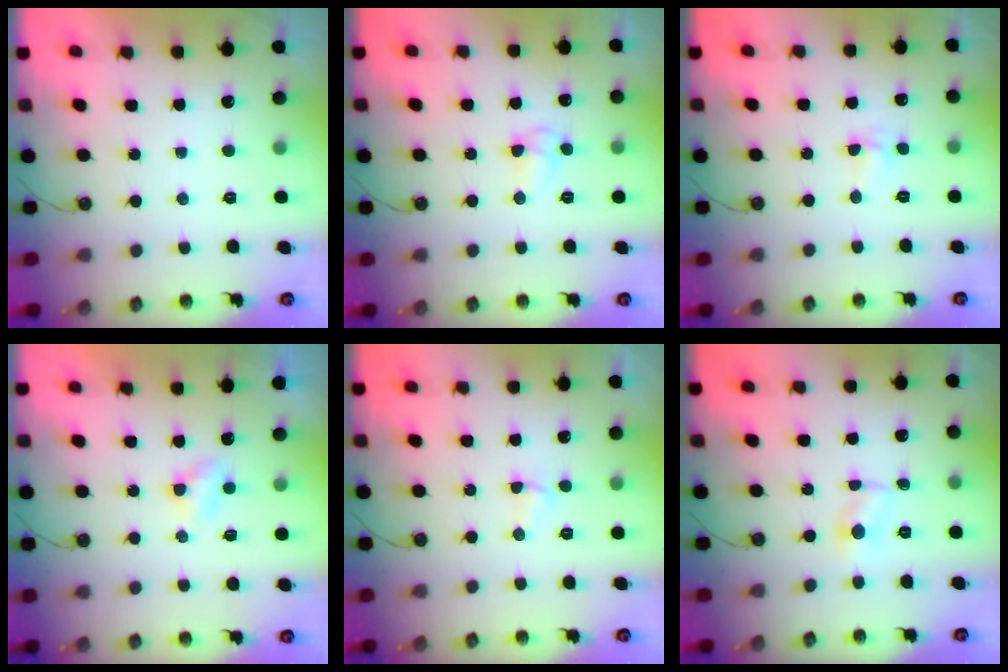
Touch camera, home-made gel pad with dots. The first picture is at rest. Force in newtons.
{"total": 5.4, "press": 5.4, "slide": 0.7}
{"total": 3.2, "press": 3.2, "slide": 0.4}
{"total": 2.8, "press": 2.7, "slide": 0.4}
{"total": 2.9, "press": 2.8, "slide": 0.6}
{"total": 2.7, "press": 2.7, "slide": 0.3}